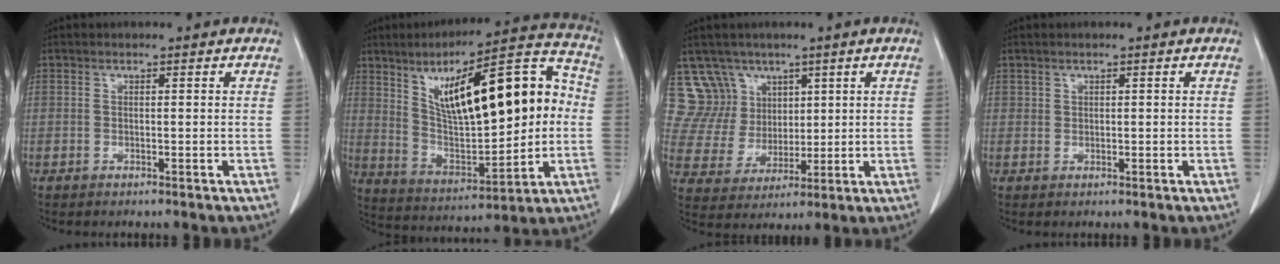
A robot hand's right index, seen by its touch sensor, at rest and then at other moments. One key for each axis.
{"total": 22.5, "fx": 4.2, "fy": 6.4, "fz": 21.2, "tx": -0.336, "ty": 0.038, "tz": 0.073}
{"total": 8.9, "fx": 5.5, "fy": 7.0, "fz": -0.1, "tx": -0.002, "ty": 0.026, "tz": 0.120}
{"total": 0.8, "fx": 0.5, "fy": 0.6, "fz": 0.1, "tx": 0.009, "ty": -0.001, "tz": 0.006}